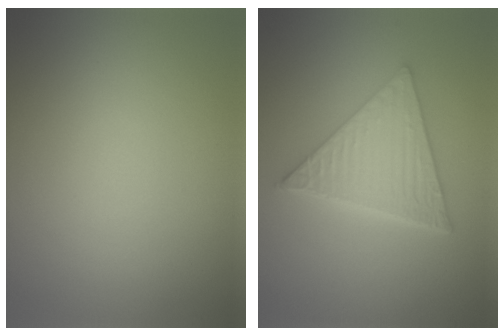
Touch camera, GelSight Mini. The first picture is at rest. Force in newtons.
{"total": 6.1, "press": 4.5, "slide": 4.1}